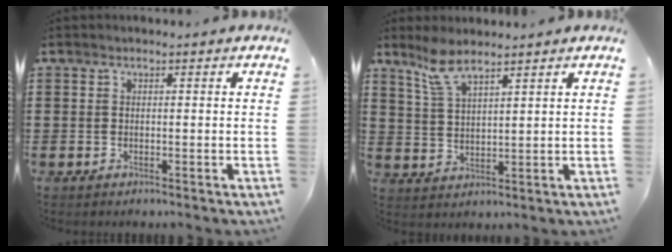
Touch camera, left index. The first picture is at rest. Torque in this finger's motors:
{"motor_torque": [2.14, 0.00, -0.24, -0.13]}